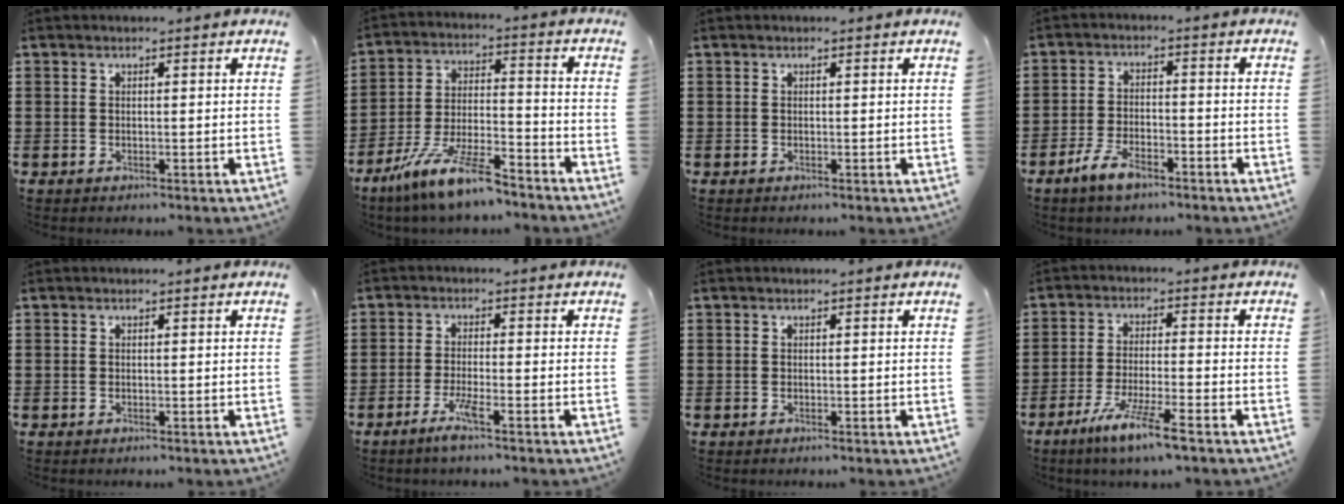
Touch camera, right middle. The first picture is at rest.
{"total": 11.2, "force": [-8.9, 1.5, 6.5], "torque": [-0.131, 0.015, -0.176]}
{"total": 0.0}
{"total": 5.3, "force": [-3.6, 2.1, 3.3], "torque": [-0.071, 0.005, -0.070]}
{"total": 0.0}
{"total": 3.6, "force": [-2.2, 0.0, 2.8], "torque": [-0.061, -0.008, -0.042]}
{"total": 0.0}
{"total": 7.3, "force": [-5.4, 0.2, 4.9], "torque": [-0.102, -0.013, -0.101]}